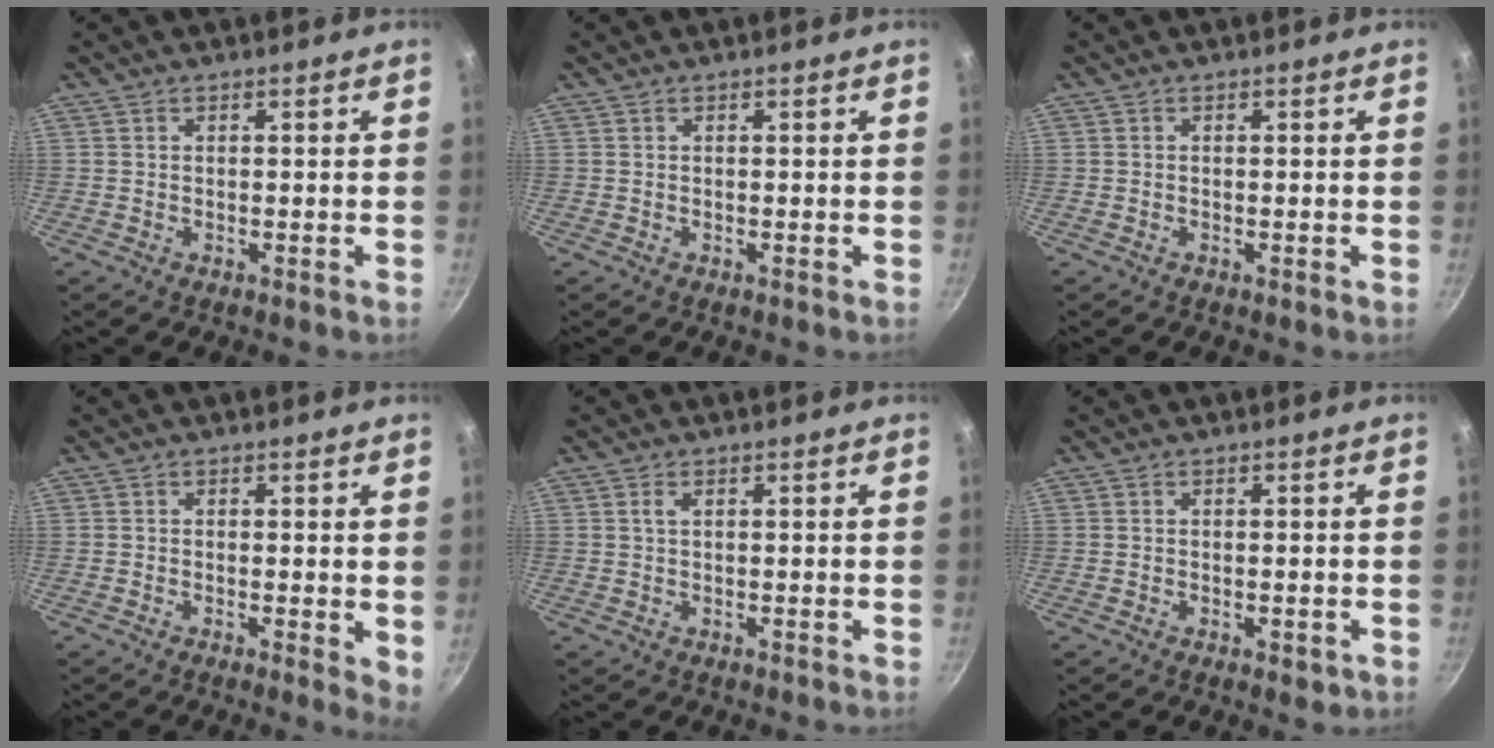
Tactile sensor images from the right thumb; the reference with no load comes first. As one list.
[{"total": 0.0}, {"total": 0.0}, {"total": 3.6, "force": [-0.2, 1.3, 3.3], "torque": [-0.042, -0.011, -0.005]}, {"total": 1.2, "force": [0.4, 0.6, 1.0], "torque": [-0.018, 0.001, 0.006]}, {"total": 2.3, "force": [-0.8, 1.1, 1.9], "torque": [-0.027, -0.005, -0.010]}]